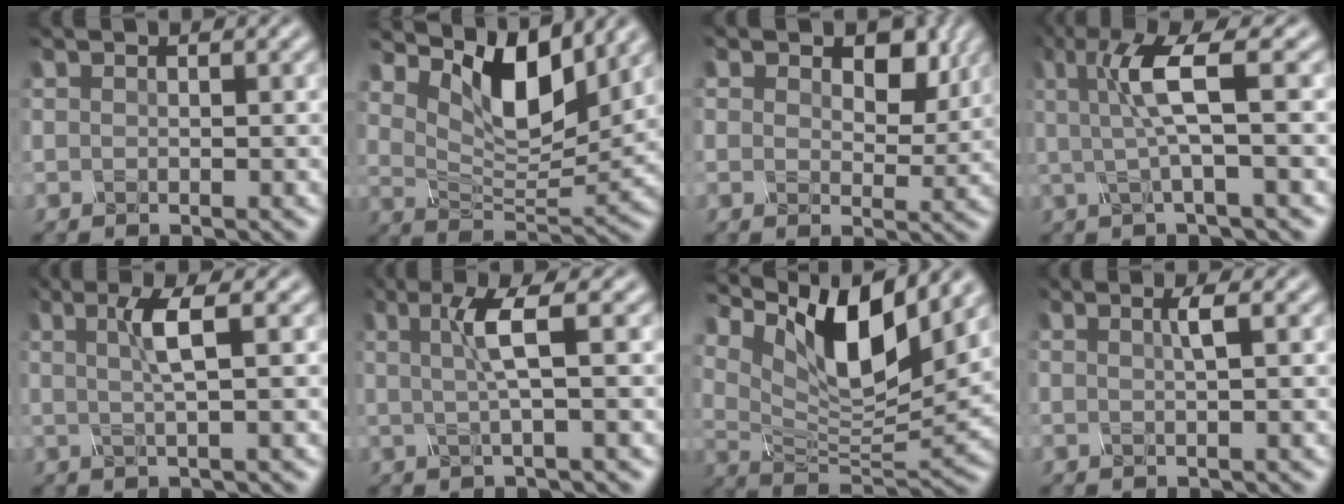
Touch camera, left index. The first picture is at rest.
{"total": 8.2, "force": [4.3, 3.7, 5.9], "torque": [-0.101, -0.001, 0.079]}
{"total": 3.9, "force": [1.8, 2.7, 2.1], "torque": [-0.037, -0.006, 0.020]}
{"total": 4.2, "force": [0.0, 0.3, 4.2], "torque": [-0.085, 0.002, 0.003]}
{"total": 2.3, "force": [0.1, 0.3, 2.3], "torque": [-0.037, 0.001, 0.002]}
{"total": 2.8, "force": [-0.1, 0.2, 2.8], "torque": [-0.049, 0.002, -0.001]}
{"total": 10.4, "force": [5.1, 3.7, 8.3], "torque": [-0.146, -0.002, 0.099]}
{"total": 0.8, "force": [-0.2, 0.1, 0.8], "torque": [-0.008, 0.001, -0.007]}